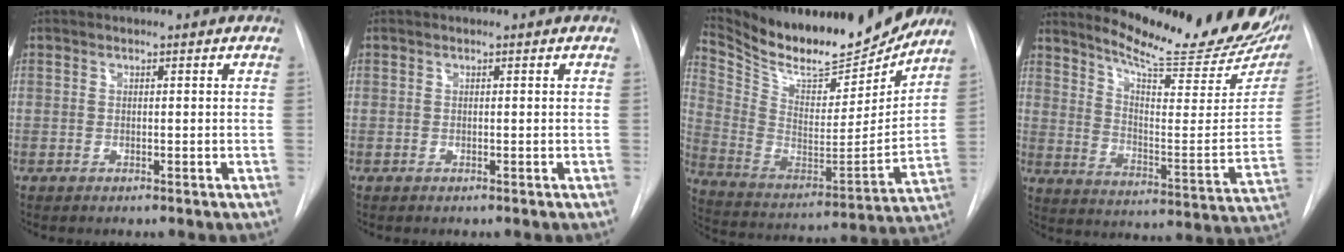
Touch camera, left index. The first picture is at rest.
{"total": 0.0}
{"total": 21.2, "force": [19.2, 4.5, 7.9], "torque": [-0.152, -0.037, 0.309]}
{"total": 22.3, "force": [19.5, 3.0, 10.5], "torque": [-0.153, -0.089, 0.254]}